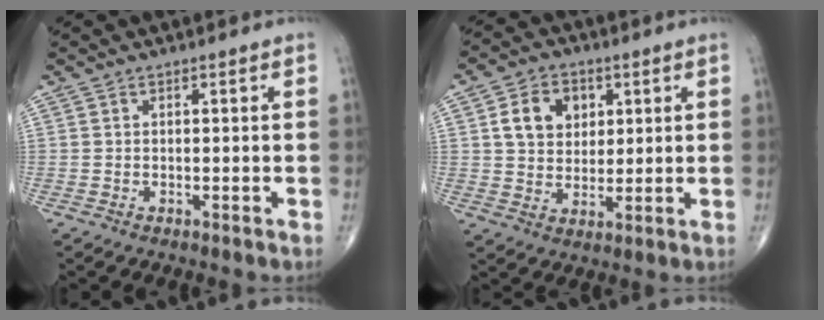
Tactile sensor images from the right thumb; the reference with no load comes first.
{"total": 9.0, "force": [2.8, 7.0, 4.9], "torque": [-0.052, -0.007, 0.049]}